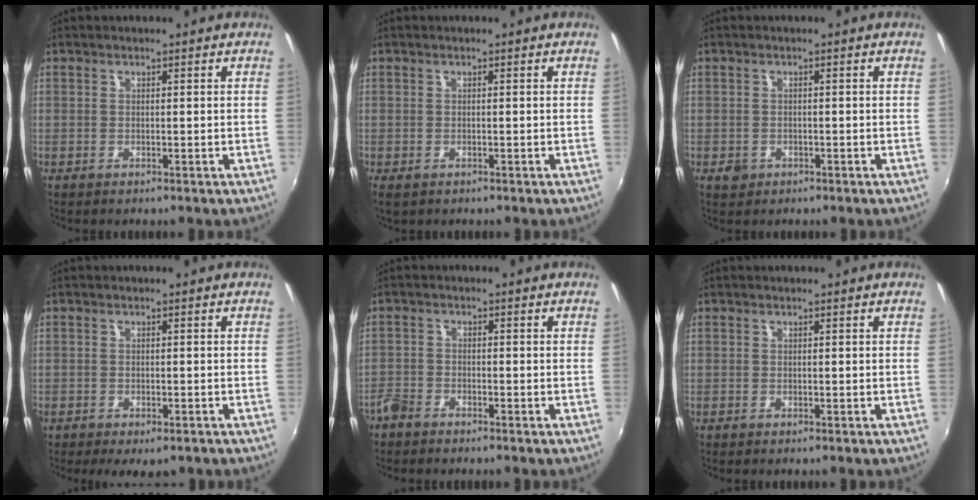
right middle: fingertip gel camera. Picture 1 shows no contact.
{"total": 1.6, "force": [-0.8, 1.0, 1.0], "torque": [-0.021, -0.008, -0.011]}
{"total": 2.0, "force": [-0.9, 1.7, 0.6], "torque": [-0.014, -0.001, -0.012]}
{"total": 3.8, "force": [-2.6, 1.8, 2.1], "torque": [-0.047, -0.019, -0.038]}
{"total": 3.4, "force": [-2.9, 1.6, 0.8], "torque": [-0.027, -0.001, -0.059]}
{"total": 0.0}